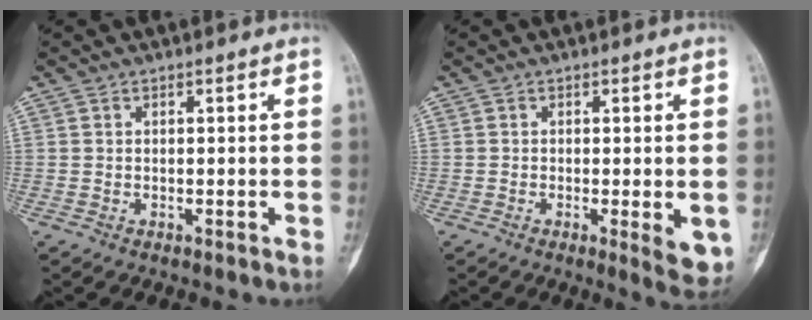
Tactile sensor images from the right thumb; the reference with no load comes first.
{"total": 5.5, "force": [-1.2, 1.5, 5.2], "torque": [-0.067, -0.013, -0.015]}